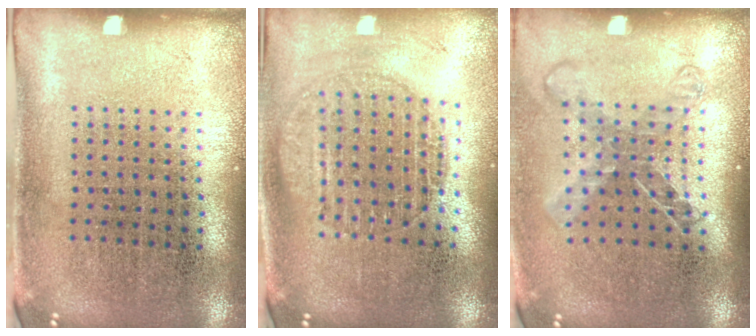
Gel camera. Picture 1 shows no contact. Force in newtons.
{"total": 1.8, "press": 1.5, "slide": 1.0}
{"total": 1.7, "press": 1.3, "slide": 1.0}